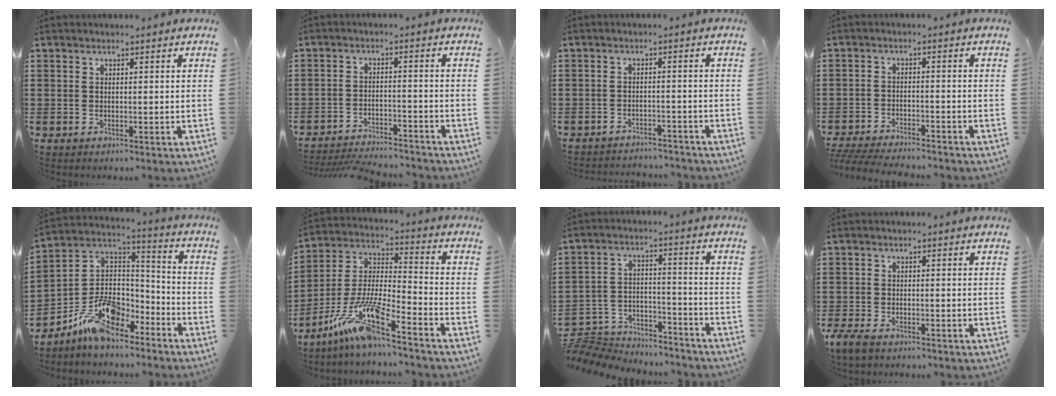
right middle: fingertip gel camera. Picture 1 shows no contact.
{"total": 3.8, "force": [-3.8, 0.3, 0.4], "torque": [-0.018, 0.002, -0.083]}
{"total": 2.6, "force": [-2.6, 0.2, -0.1], "torque": [-0.006, 0.000, -0.056]}
{"total": 4.5, "force": [-4.4, 0.2, 0.9], "torque": [-0.028, -0.007, -0.093]}
{"total": 12.3, "force": [-9.3, 5.7, 5.9], "torque": [-0.121, 0.032, -0.178]}
{"total": 12.2, "force": [-9.1, 1.0, 8.1], "torque": [-0.188, -0.010, -0.187]}
{"total": 7.6, "force": [-7.4, 1.5, 0.7], "torque": [-0.019, 0.012, -0.151]}
{"total": 2.6, "force": [-2.0, 0.9, 1.3], "torque": [-0.045, -0.003, -0.046]}